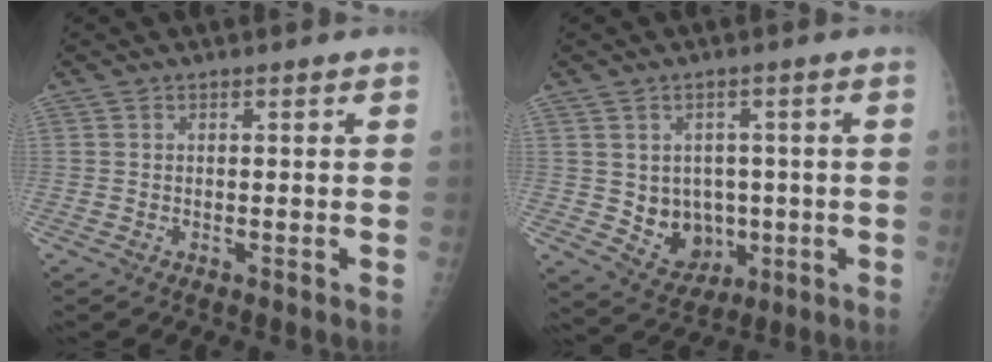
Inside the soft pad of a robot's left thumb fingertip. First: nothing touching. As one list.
[{"total": 8.1, "force": [-0.6, 6.9, 4.2], "torque": [-0.025, -0.003, 0.012]}]